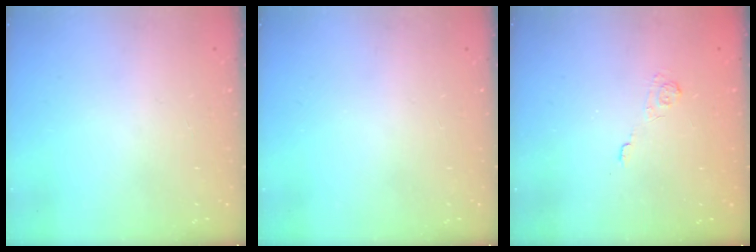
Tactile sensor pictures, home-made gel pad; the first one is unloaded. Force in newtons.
{"total": 0.0}
{"total": 2.0, "press": 1.4, "slide": 1.4}